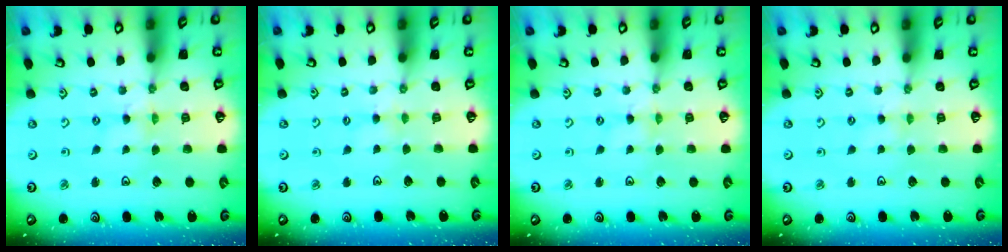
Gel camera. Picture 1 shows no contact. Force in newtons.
{"total": 2.0, "press": 2.0, "slide": 0.2}
{"total": 0.0}
{"total": 2.3, "press": 2.3, "slide": 0.5}